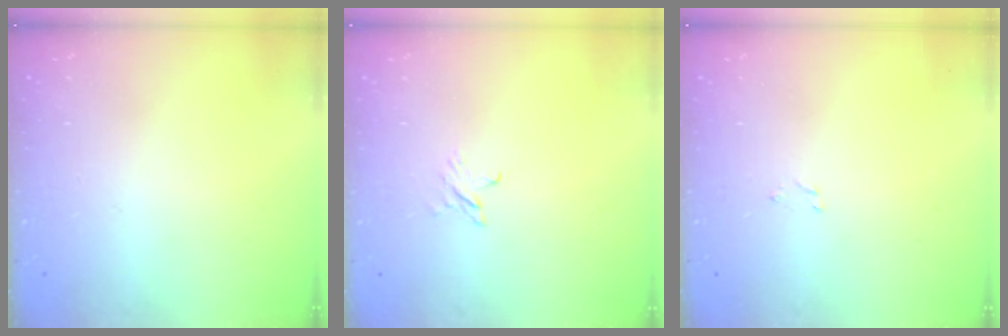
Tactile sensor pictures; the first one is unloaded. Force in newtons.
{"total": 2.4, "press": 2.4, "slide": 0.3}
{"total": 1.6, "press": 1.5, "slide": 0.3}